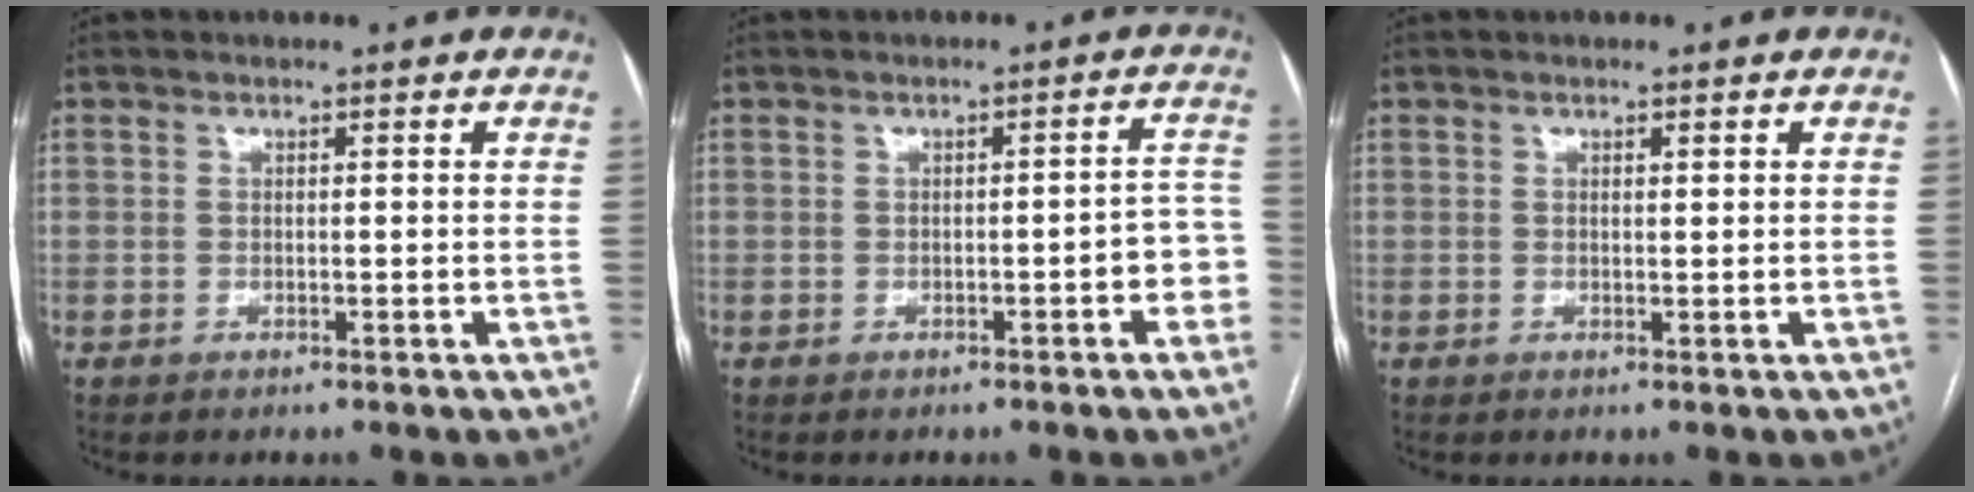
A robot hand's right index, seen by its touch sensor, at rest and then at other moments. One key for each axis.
{"total": 4.1, "fx": -1.2, "fy": 1.3, "fz": 3.7, "tx": -0.032, "ty": 0.024, "tz": -0.013}
{"total": 0.6, "fx": 0.3, "fy": 0.1, "fz": 0.5, "tx": -0.010, "ty": -0.001, "tz": 0.005}